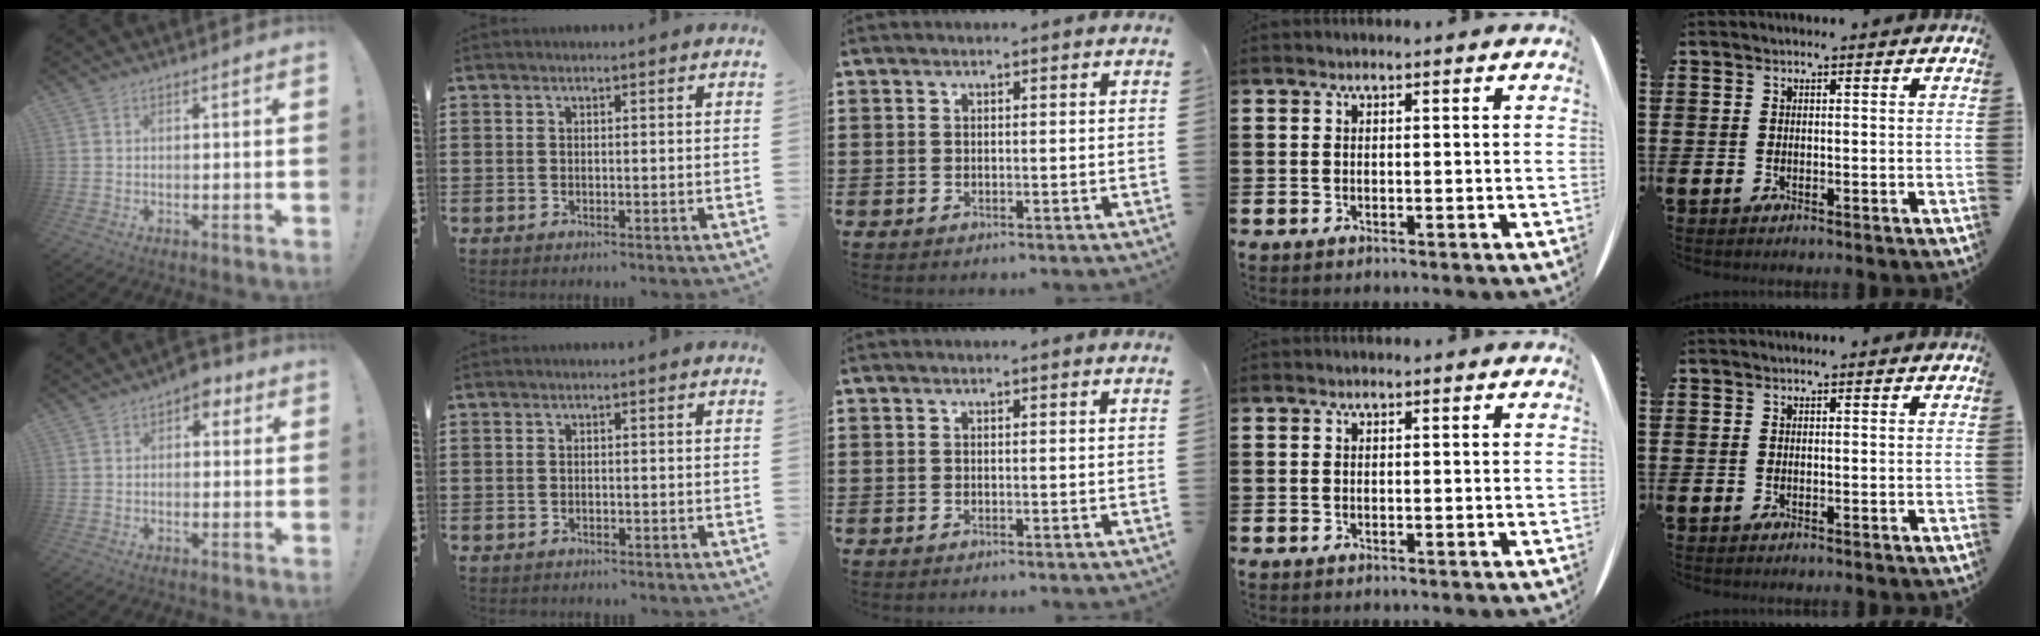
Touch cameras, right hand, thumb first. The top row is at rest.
{"thumb": {"total": 4.3, "force": [1.7, 2.9, 2.7], "torque": [-0.031, 0.000, 0.027]}, "index": {"total": 0.6, "force": [-0.6, 0.3, 0.0], "torque": [-0.003, 0.001, -0.012]}}